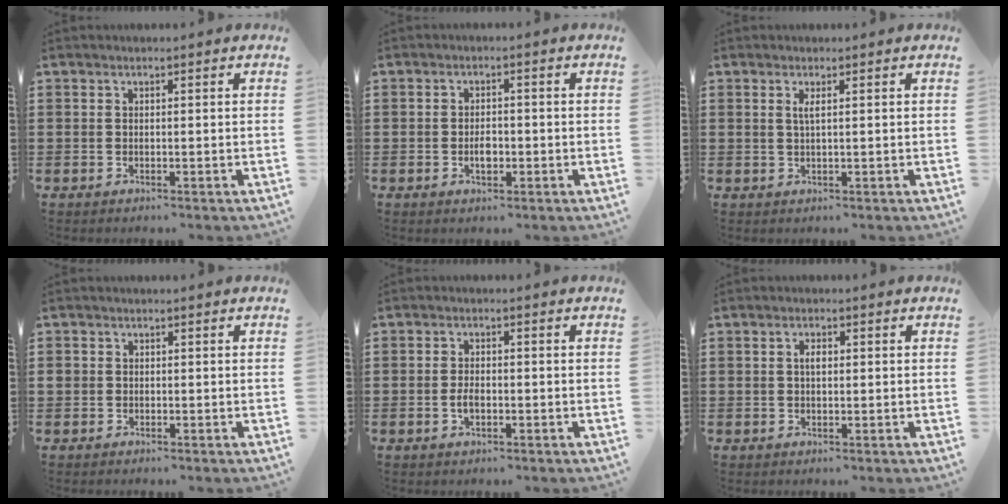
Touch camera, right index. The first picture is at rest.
{"total": 2.6, "force": [-0.7, 1.3, 2.1], "torque": [-0.040, 0.002, -0.011]}
{"total": 1.4, "force": [0.5, 0.1, 1.3], "torque": [-0.027, 0.001, 0.008]}
{"total": 1.0, "force": [-0.2, 1.0, 0.2], "torque": [-0.007, 0.005, -0.006]}
{"total": 2.3, "force": [-0.6, 1.2, 1.8], "torque": [-0.035, 0.003, -0.012]}
{"total": 1.7, "force": [0.3, 0.8, 1.4], "torque": [-0.029, 0.007, 0.003]}